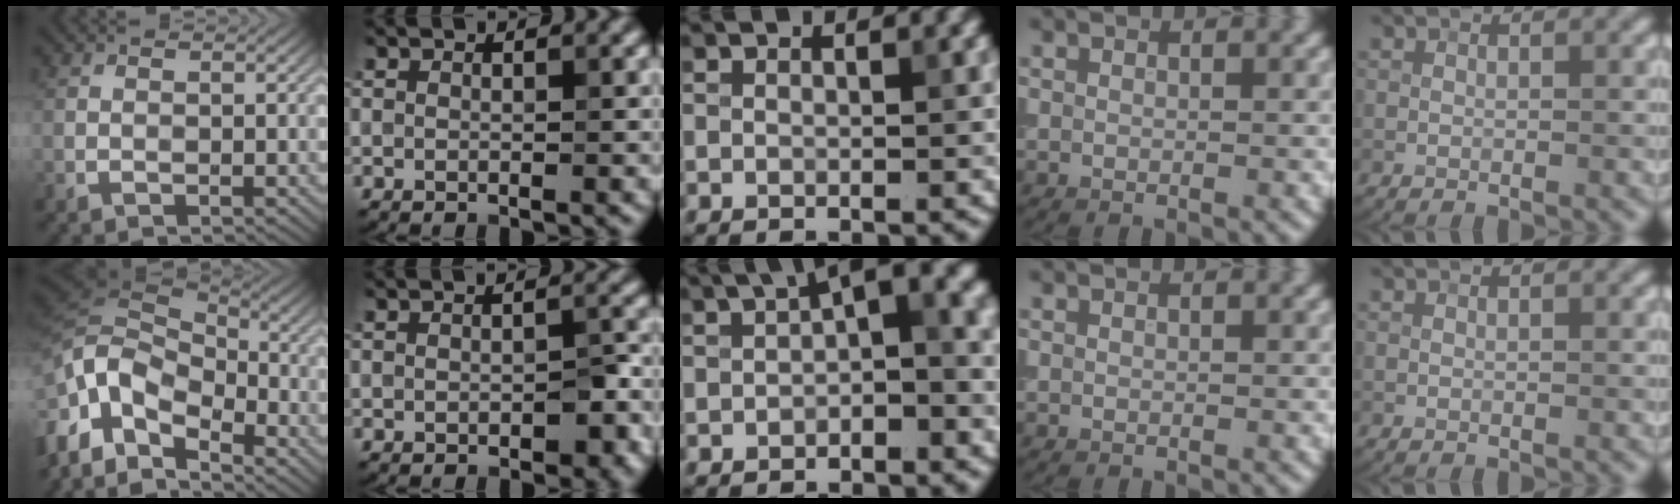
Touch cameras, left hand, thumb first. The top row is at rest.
{"thumb": {"total": 15.3, "force": [-5.2, 9.5, 10.8], "torque": [-0.262, -0.009, -0.092]}, "index": {"total": 2.5, "force": [-0.8, 1.3, 1.9], "torque": [-0.025, -0.002, -0.007]}, "middle": {"total": 5.8, "force": [0.9, 2.5, 5.2], "torque": [-0.058, 0.019, 0.003]}}